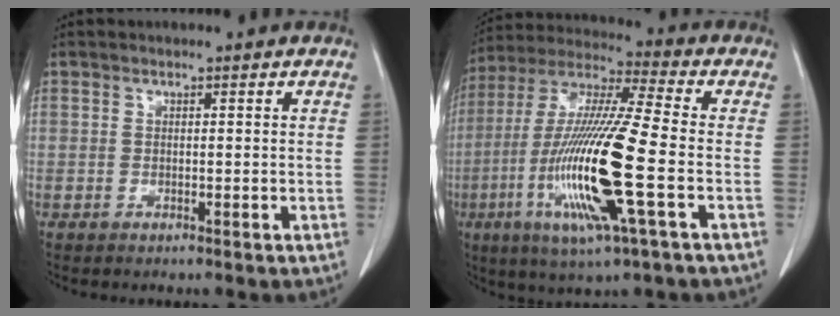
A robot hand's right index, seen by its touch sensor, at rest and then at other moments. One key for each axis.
{"total": 19.1, "fx": -5.1, "fy": 0.7, "fz": 18.4, "tx": -0.389, "ty": -0.020, "tz": -0.099}